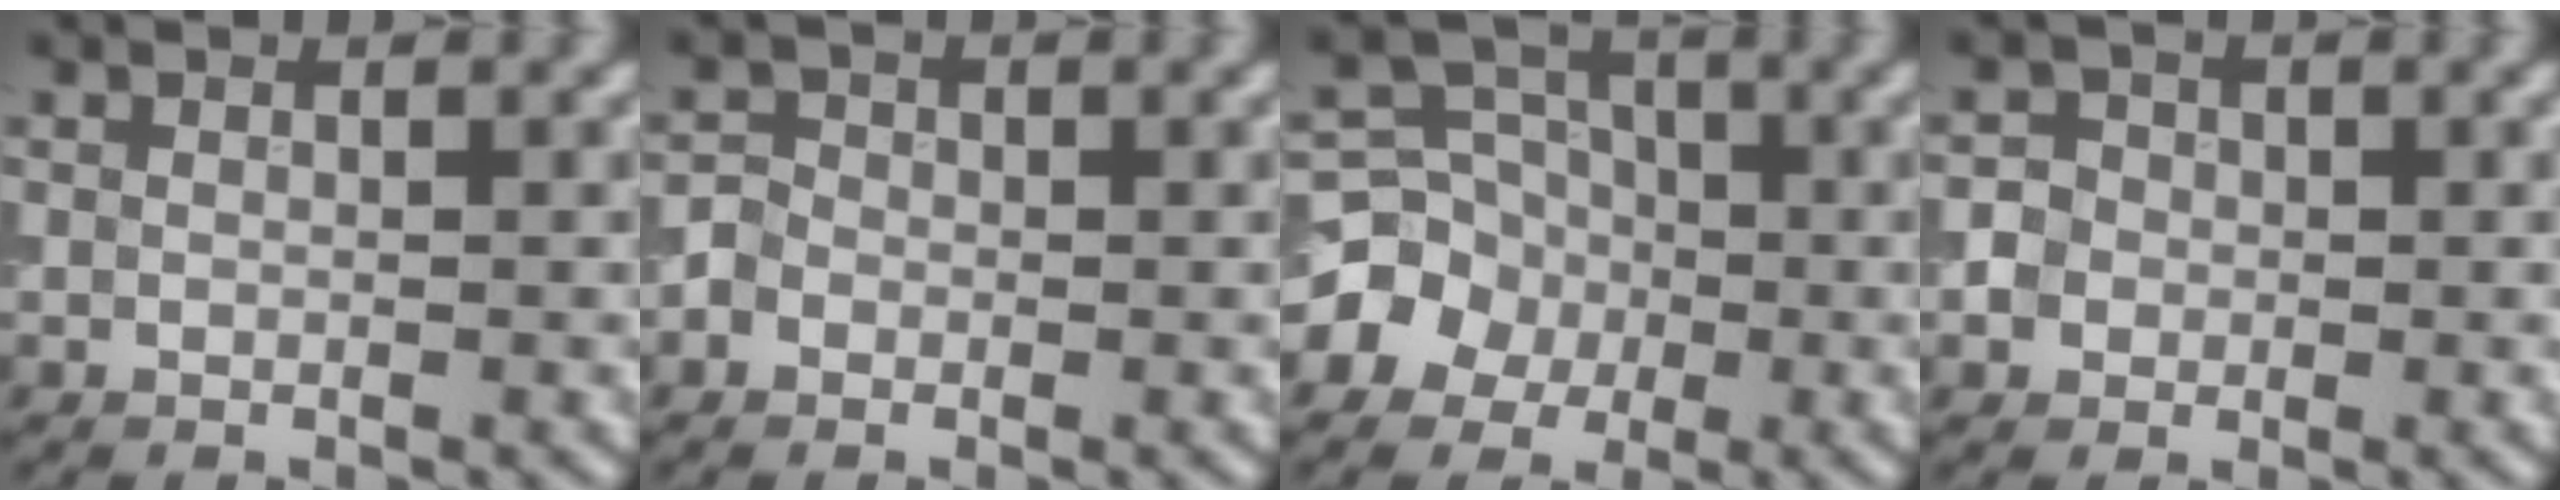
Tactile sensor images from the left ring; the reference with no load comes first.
{"total": 1.6, "force": [-0.6, 1.4, 0.5], "torque": [0.003, 0.006, -0.016]}
{"total": 4.7, "force": [-1.6, 4.2, 1.3], "torque": [-0.004, 0.009, -0.042]}
{"total": 2.6, "force": [-0.3, 2.5, 0.7], "torque": [0.007, 0.014, -0.017]}